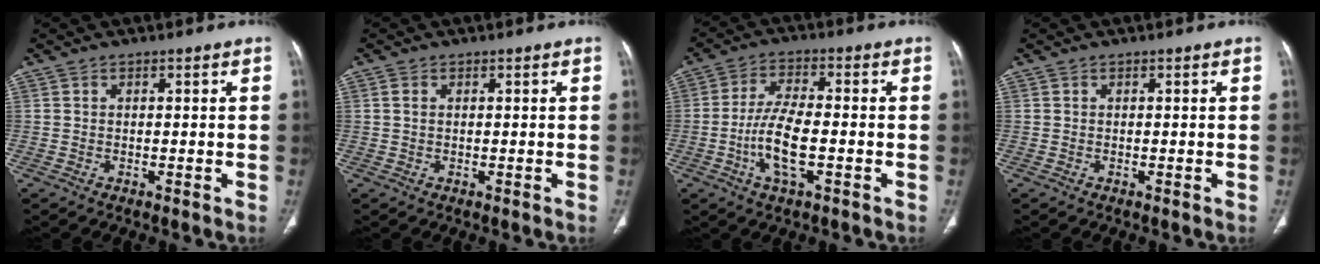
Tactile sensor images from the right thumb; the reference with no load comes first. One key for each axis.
{"total": 1.2, "fx": 0.3, "fy": 0.8, "fz": 0.9, "tx": -0.022, "ty": 0.002, "tz": 0.008}
{"total": 9.2, "fx": -2.4, "fy": 3.3, "fz": 8.3, "tx": -0.168, "ty": 0.011, "tz": -0.049}
{"total": 0.0}